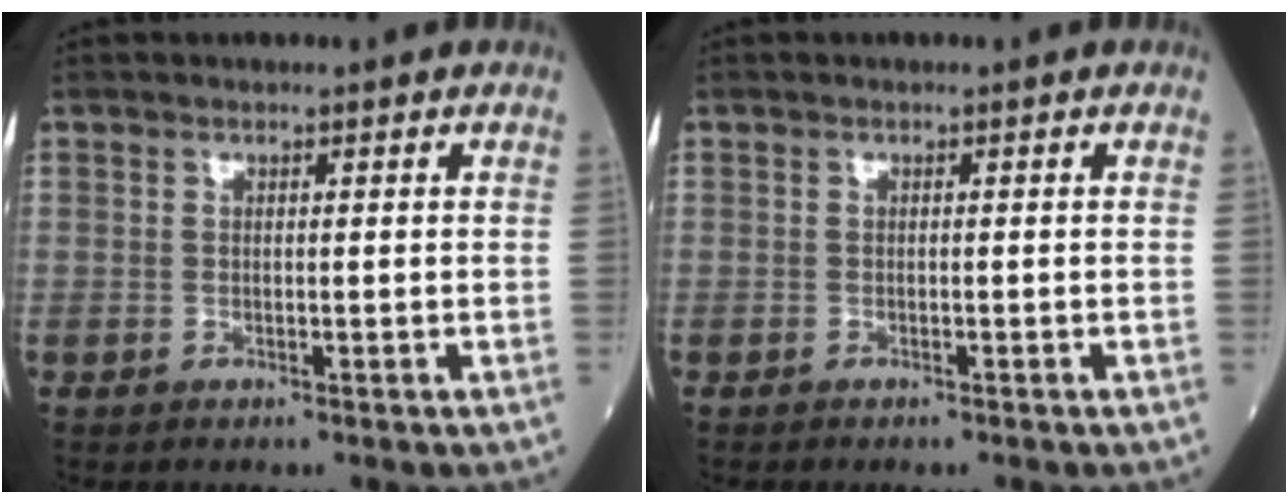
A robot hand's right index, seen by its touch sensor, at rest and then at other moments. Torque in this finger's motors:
{"motor_torque": [-0.04, -0.07, 0.11, 0.01]}